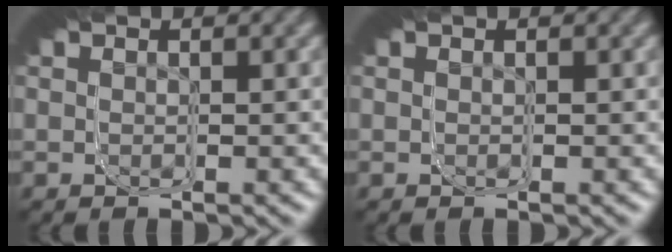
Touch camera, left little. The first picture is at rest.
{"total": 0.0}